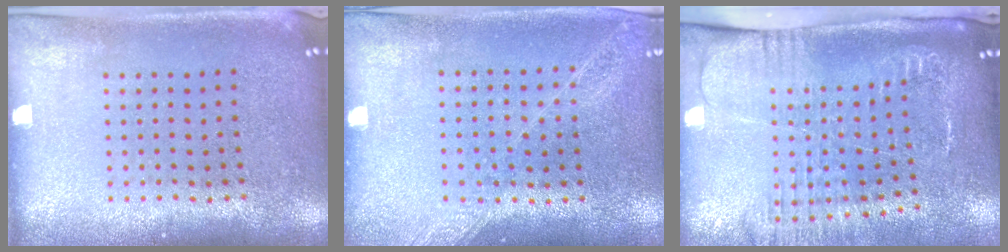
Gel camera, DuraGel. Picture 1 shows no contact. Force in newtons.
{"total": 1.2, "press": 1.2, "slide": 0.2}
{"total": 2.7, "press": 2.1, "slide": 1.7}